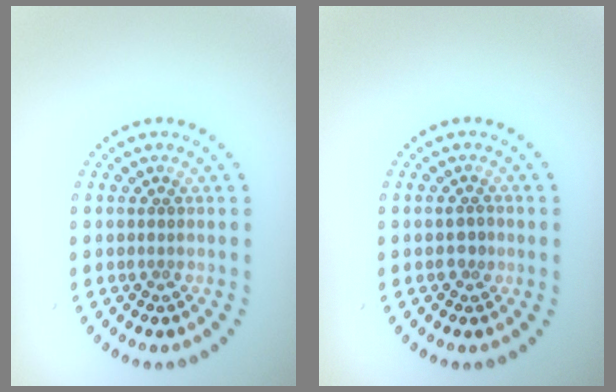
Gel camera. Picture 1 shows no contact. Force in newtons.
{"total": 1.1, "press": 1.0, "slide": 0.3}